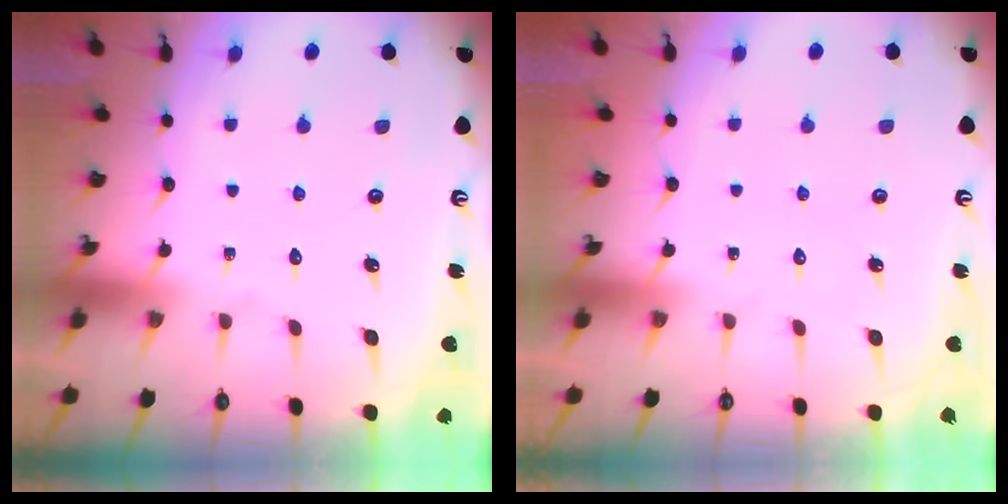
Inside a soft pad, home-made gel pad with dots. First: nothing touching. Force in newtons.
{"total": 0.0}